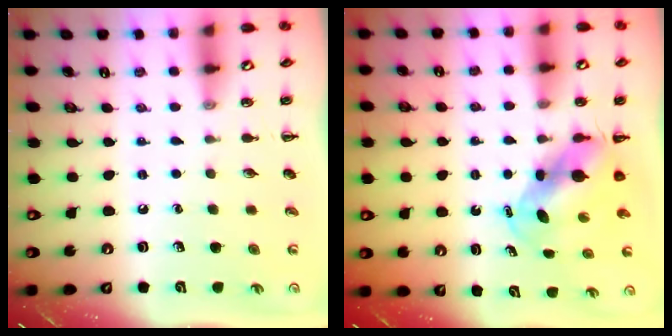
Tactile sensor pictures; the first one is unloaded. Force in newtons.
{"total": 5.4, "press": 5.3, "slide": 0.7}